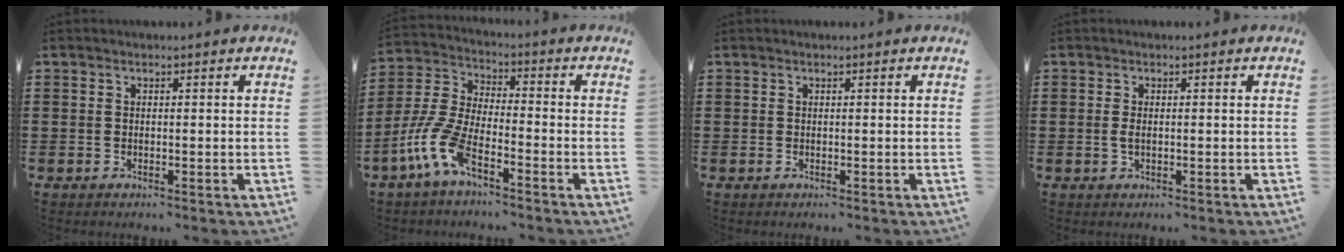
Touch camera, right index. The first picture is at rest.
{"total": 8.1, "force": [-5.2, 1.9, 5.9], "torque": [-0.162, -0.018, -0.108]}
{"total": 0.0}
{"total": 1.3, "force": [0.0, 0.3, 1.3], "torque": [-0.034, -0.005, -0.002]}